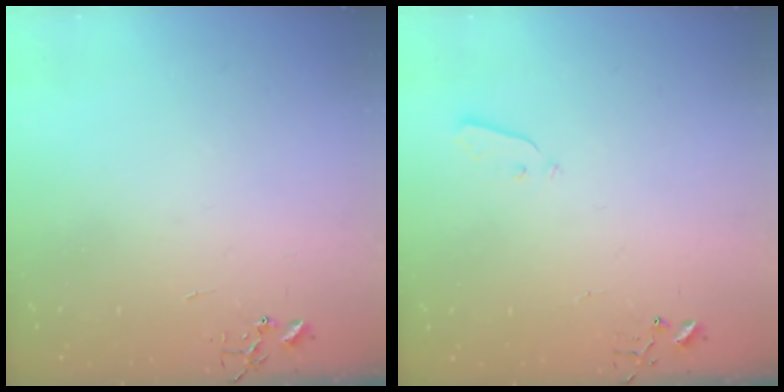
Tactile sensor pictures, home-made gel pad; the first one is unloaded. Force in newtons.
{"total": 3.0, "press": 3.0, "slide": 0.3}